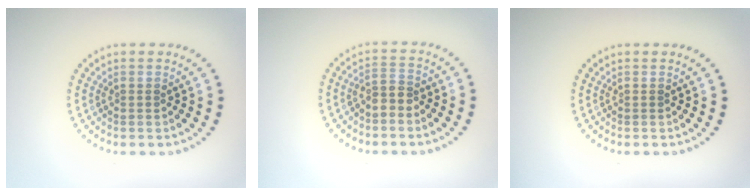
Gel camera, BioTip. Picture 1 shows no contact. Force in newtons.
{"total": 1.7, "press": 1.3, "slide": 1.1}
{"total": 0.0}